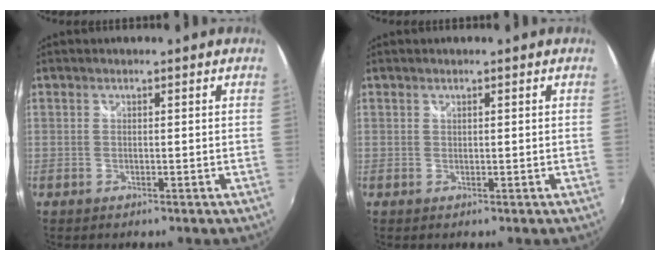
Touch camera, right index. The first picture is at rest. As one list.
[{"total": 0.0}]